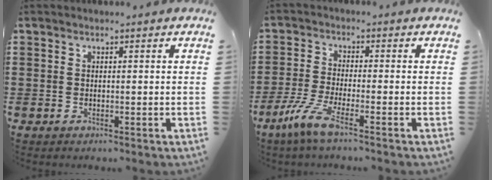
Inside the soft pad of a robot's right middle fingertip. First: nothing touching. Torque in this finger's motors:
{"motor_torque": [1.94, -0.19, 0.50, 0.13]}